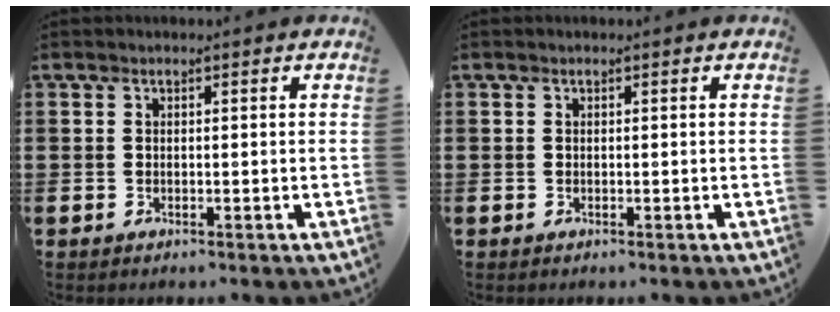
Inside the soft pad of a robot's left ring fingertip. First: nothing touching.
{"total": 0.0}